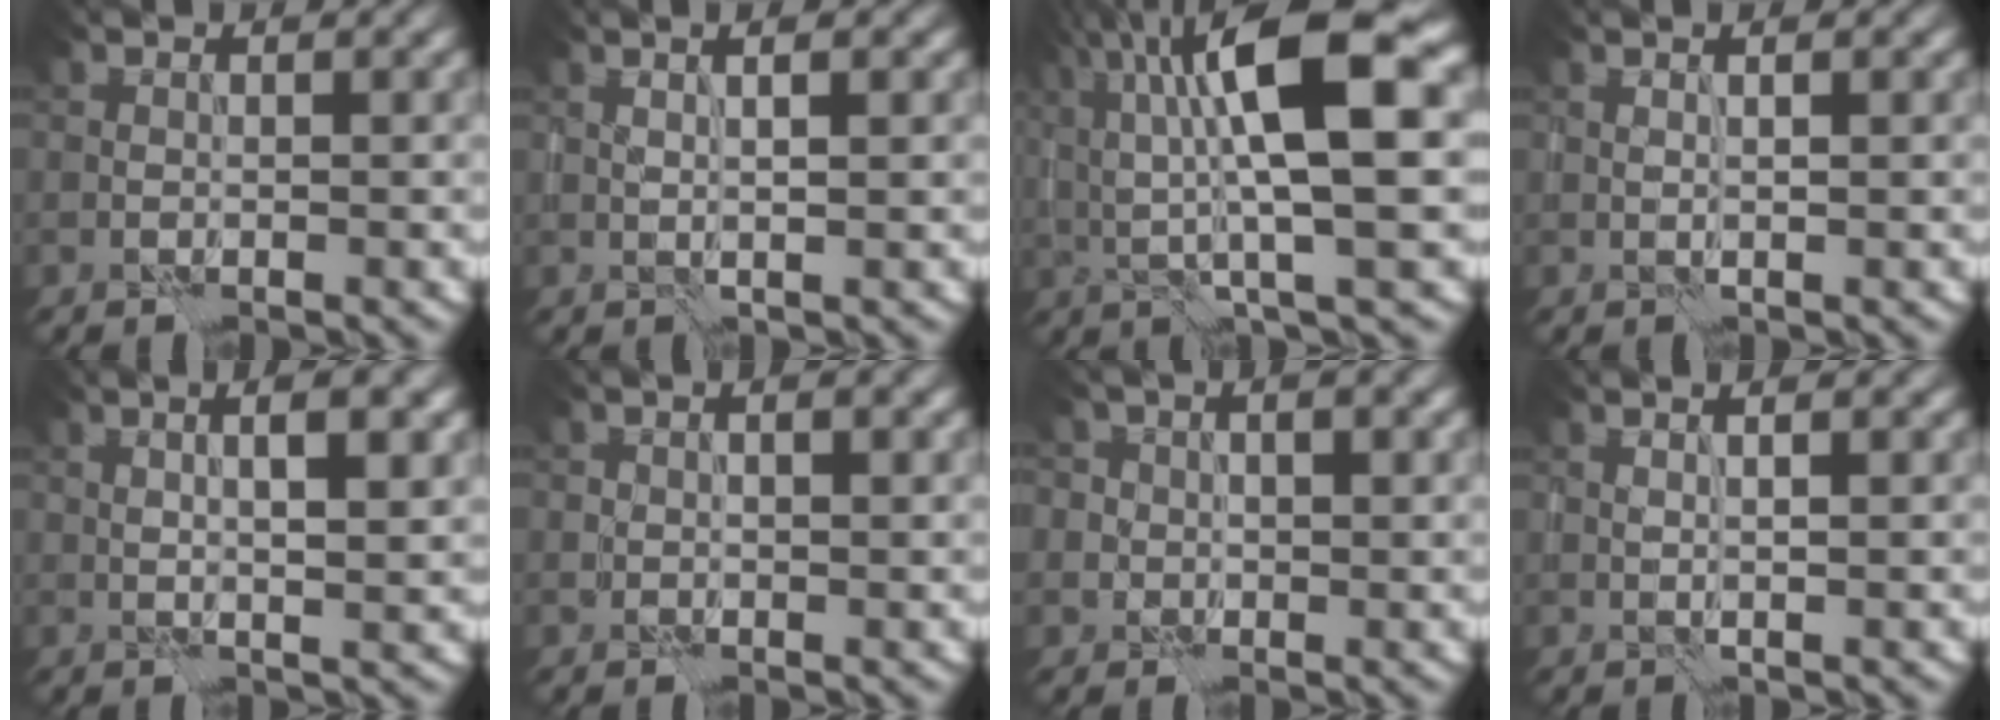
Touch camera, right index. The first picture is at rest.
{"total": 2.1, "force": [1.1, 0.3, 1.7], "torque": [-0.011, 0.001, 0.010]}
{"total": 11.5, "force": [3.4, 2.6, 10.7], "torque": [-0.180, 0.016, 0.058]}
{"total": 0.7, "force": [0.5, -0.2, 0.5], "torque": [-0.012, 0.001, 0.010]}
{"total": 4.1, "force": [1.4, 0.7, 3.8], "torque": [-0.048, 0.006, 0.017]}
{"total": 1.3, "force": [0.3, 0.7, 1.1], "torque": [-0.016, 0.000, 0.004]}
{"total": 3.1, "force": [0.8, 2.7, 1.4], "torque": [0.002, 0.006, -0.017]}
{"total": 1.3, "force": [0.7, -0.1, 1.1], "torque": [-0.015, -0.003, 0.014]}